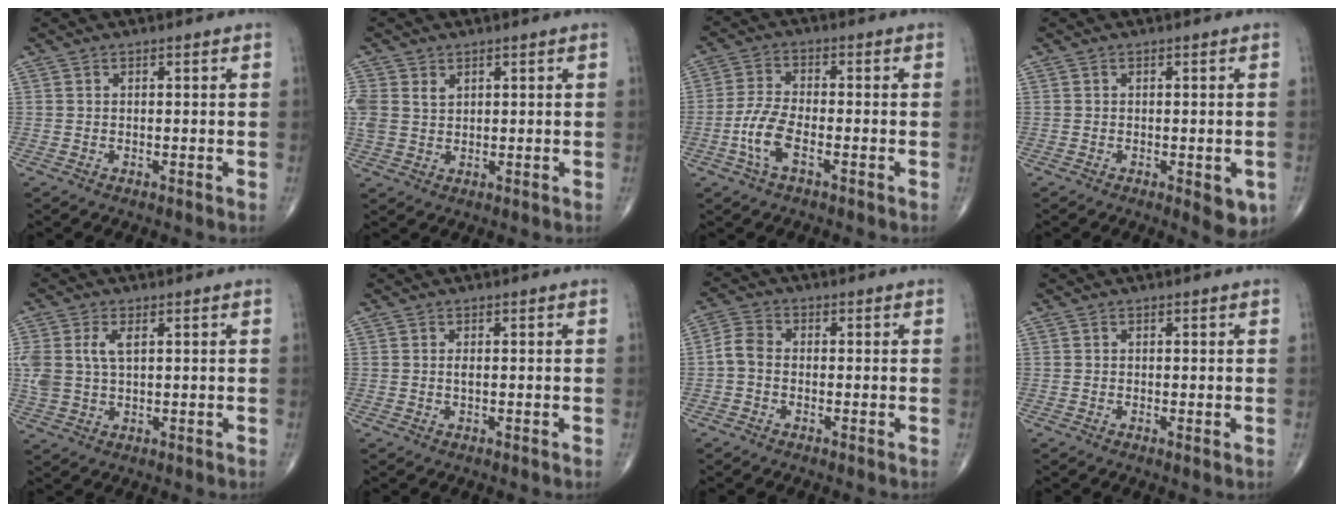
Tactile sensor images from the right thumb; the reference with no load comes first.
{"total": 6.8, "force": [2.0, 5.5, 3.4], "torque": [-0.086, 0.003, 0.043]}
{"total": 6.7, "force": [-2.6, 2.5, 5.6], "torque": [-0.128, 0.015, -0.054]}
{"total": 4.8, "force": [-1.6, 1.9, 4.1], "torque": [-0.035, -0.007, -0.016]}
{"total": 6.8, "force": [1.8, 3.8, 5.4], "torque": [-0.129, 0.008, 0.040]}
{"total": 0.7, "force": [0.0, 0.2, 0.7], "torque": [-0.016, -0.002, 0.000]}
{"total": 3.9, "force": [-0.8, 2.8, 2.6], "torque": [-0.049, 0.011, -0.027]}
{"total": 0.6, "force": [-0.1, 0.1, 0.6], "torque": [-0.015, -0.004, -0.004]}